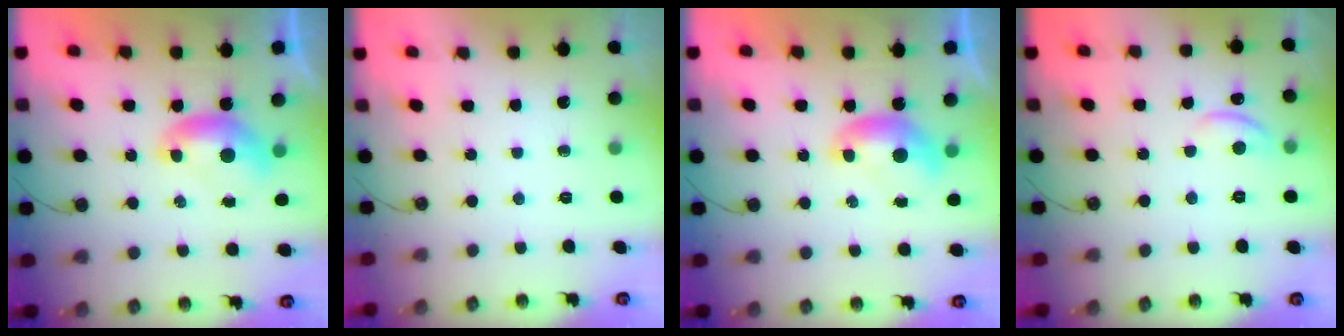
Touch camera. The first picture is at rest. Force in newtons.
{"total": 0.0}
{"total": 0.0}
{"total": 2.1, "press": 2.0, "slide": 0.5}